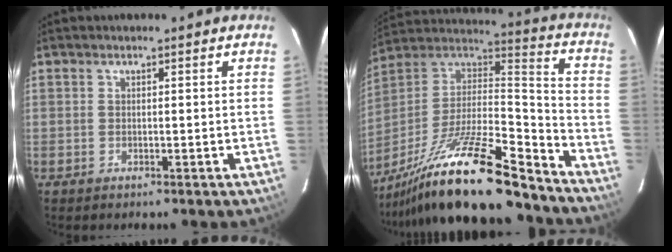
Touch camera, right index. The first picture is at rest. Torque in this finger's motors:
{"motor_torque": [1.12, -1.02, 1.05, 0.21]}